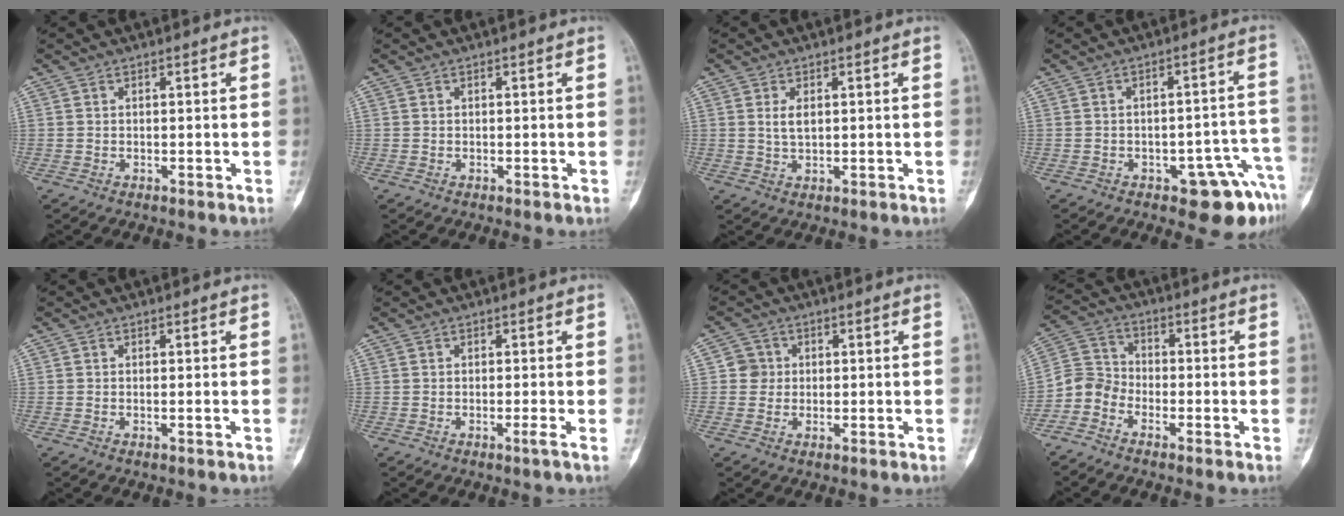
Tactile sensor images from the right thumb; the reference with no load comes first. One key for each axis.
{"total": 0.0}
{"total": 3.0, "fx": 0.7, "fy": 1.7, "fz": 2.3, "tx": -0.035, "ty": -0.004, "tz": 0.015}
{"total": 9.8, "fx": -5.3, "fy": 4.2, "fz": 7.0, "tx": -0.044, "ty": 0.044, "tz": -0.061}
{"total": 0.0}
{"total": 0.9, "fx": -0.5, "fy": -0.3, "fz": 0.7, "tx": -0.011, "ty": -0.003, "tz": -0.011}
{"total": 3.4, "fx": 0.2, "fy": 3.4, "fz": 0.5, "tx": 0.021, "ty": 0.008, "tz": -0.004}
{"total": 5.7, "fx": -3.6, "fy": 4.2, "fz": 1.6, "tx": -0.018, "ty": 0.034, "tz": -0.086}